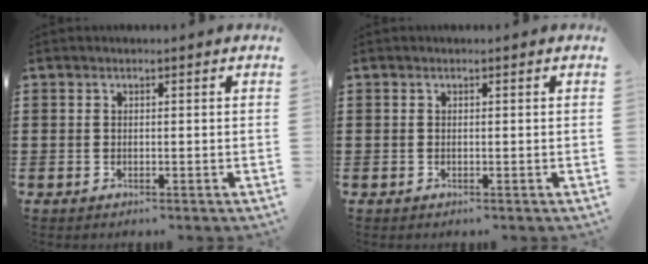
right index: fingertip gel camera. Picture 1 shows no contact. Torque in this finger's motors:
{"motor_torque": [-0.35, 0.10, 0.00, -0.01]}